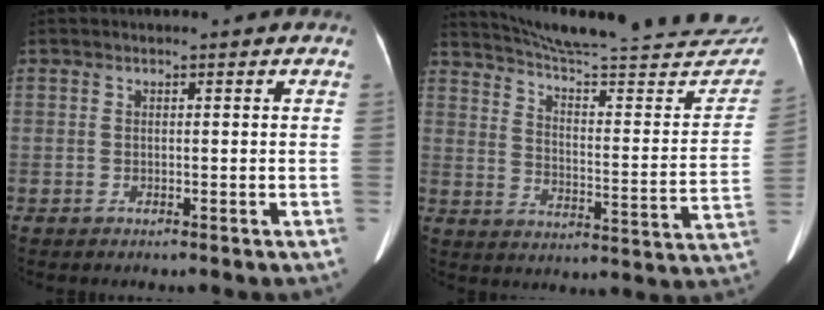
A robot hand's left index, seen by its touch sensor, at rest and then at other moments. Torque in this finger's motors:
{"motor_torque": [0.50, -1.22, -0.02, 0.00]}